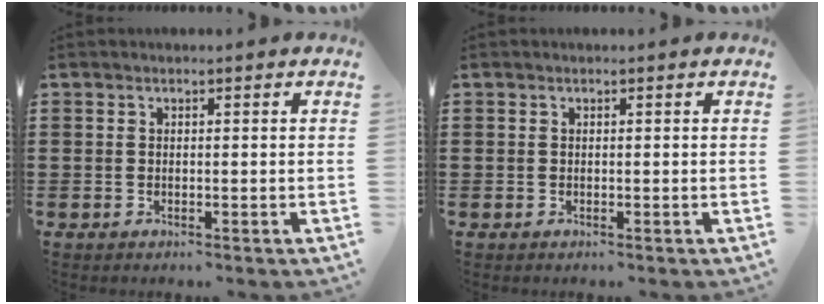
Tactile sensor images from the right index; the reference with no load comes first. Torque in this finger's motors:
{"motor_torque": [0.00, 0.00, 0.00, -0.01]}